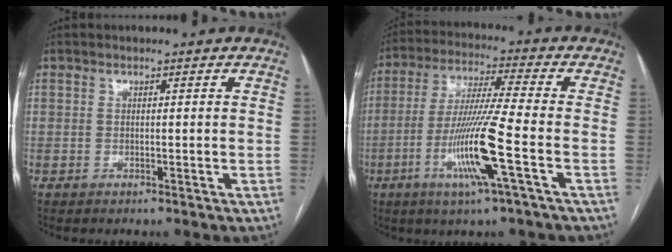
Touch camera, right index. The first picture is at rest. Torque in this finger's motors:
{"motor_torque": [2.00, -0.14, 1.04, 0.21]}